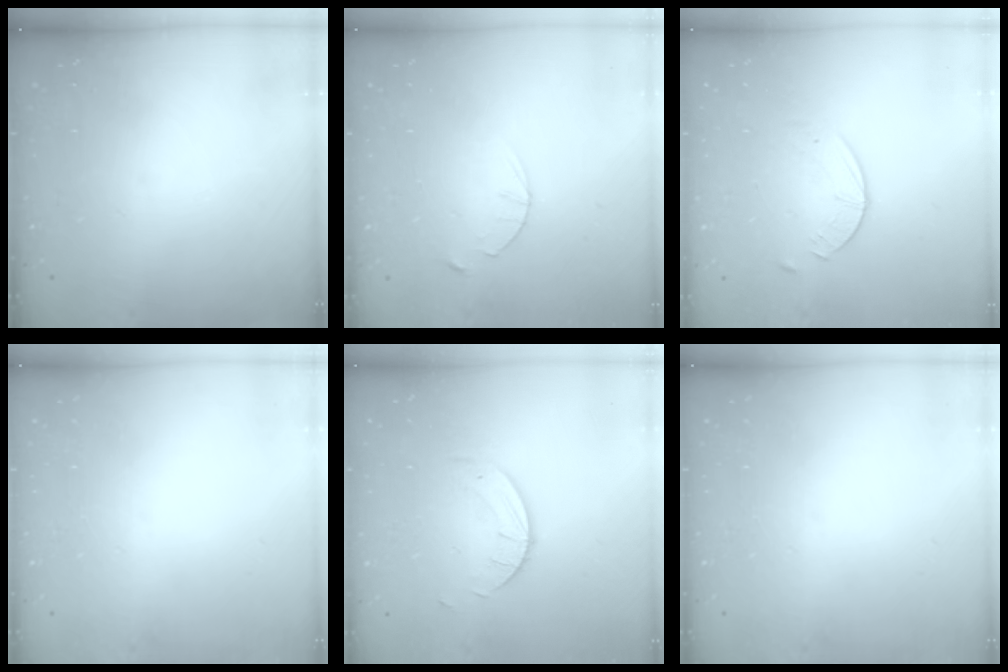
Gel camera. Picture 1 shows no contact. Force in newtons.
{"total": 2.8, "press": 2.8, "slide": 0.4}
{"total": 3.0, "press": 3.0, "slide": 0.4}
{"total": 0.0}
{"total": 2.7, "press": 2.7, "slide": 0.3}
{"total": 0.0}